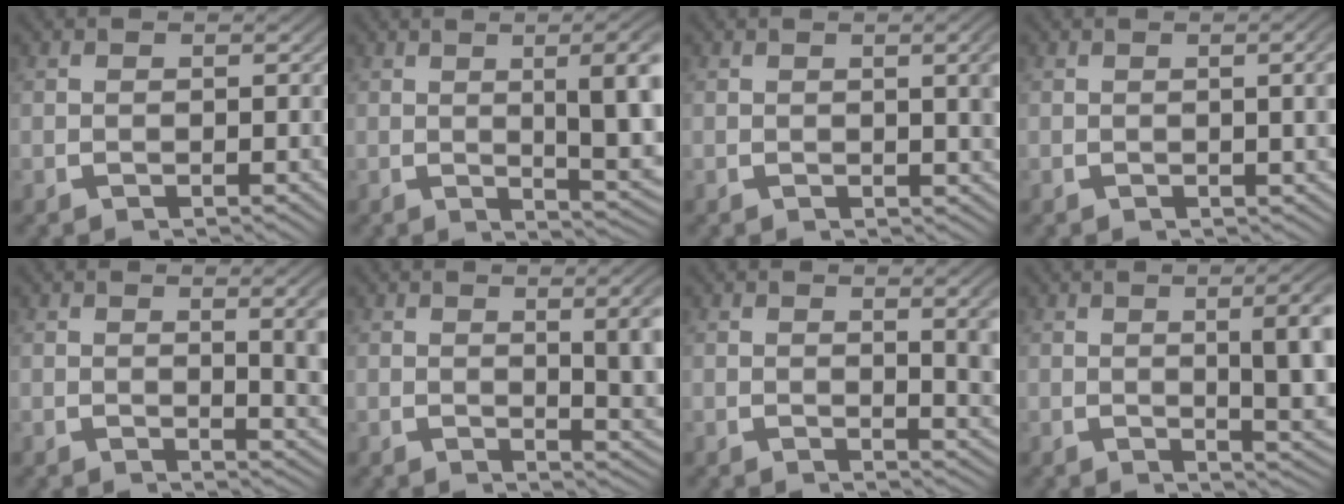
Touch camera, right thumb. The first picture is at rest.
{"total": 8.8, "force": [0.6, 3.6, 8.0], "torque": [-0.099, -0.005, 0.012]}
{"total": 2.5, "force": [0.4, 0.5, 2.4], "torque": [-0.024, -0.001, 0.008]}
{"total": 2.8, "force": [0.3, 0.6, 2.8], "torque": [-0.026, 0.006, 0.002]}
{"total": 4.0, "force": [0.8, 1.0, 3.8], "torque": [-0.039, -0.003, 0.014]}
{"total": 5.5, "force": [0.6, 2.0, 5.1], "torque": [-0.054, -0.003, 0.013]}
{"total": 3.6, "force": [0.8, 0.8, 3.4], "torque": [-0.035, -0.005, 0.016]}
{"total": 7.9, "force": [0.6, 3.1, 7.3], "torque": [-0.085, 0.000, 0.012]}